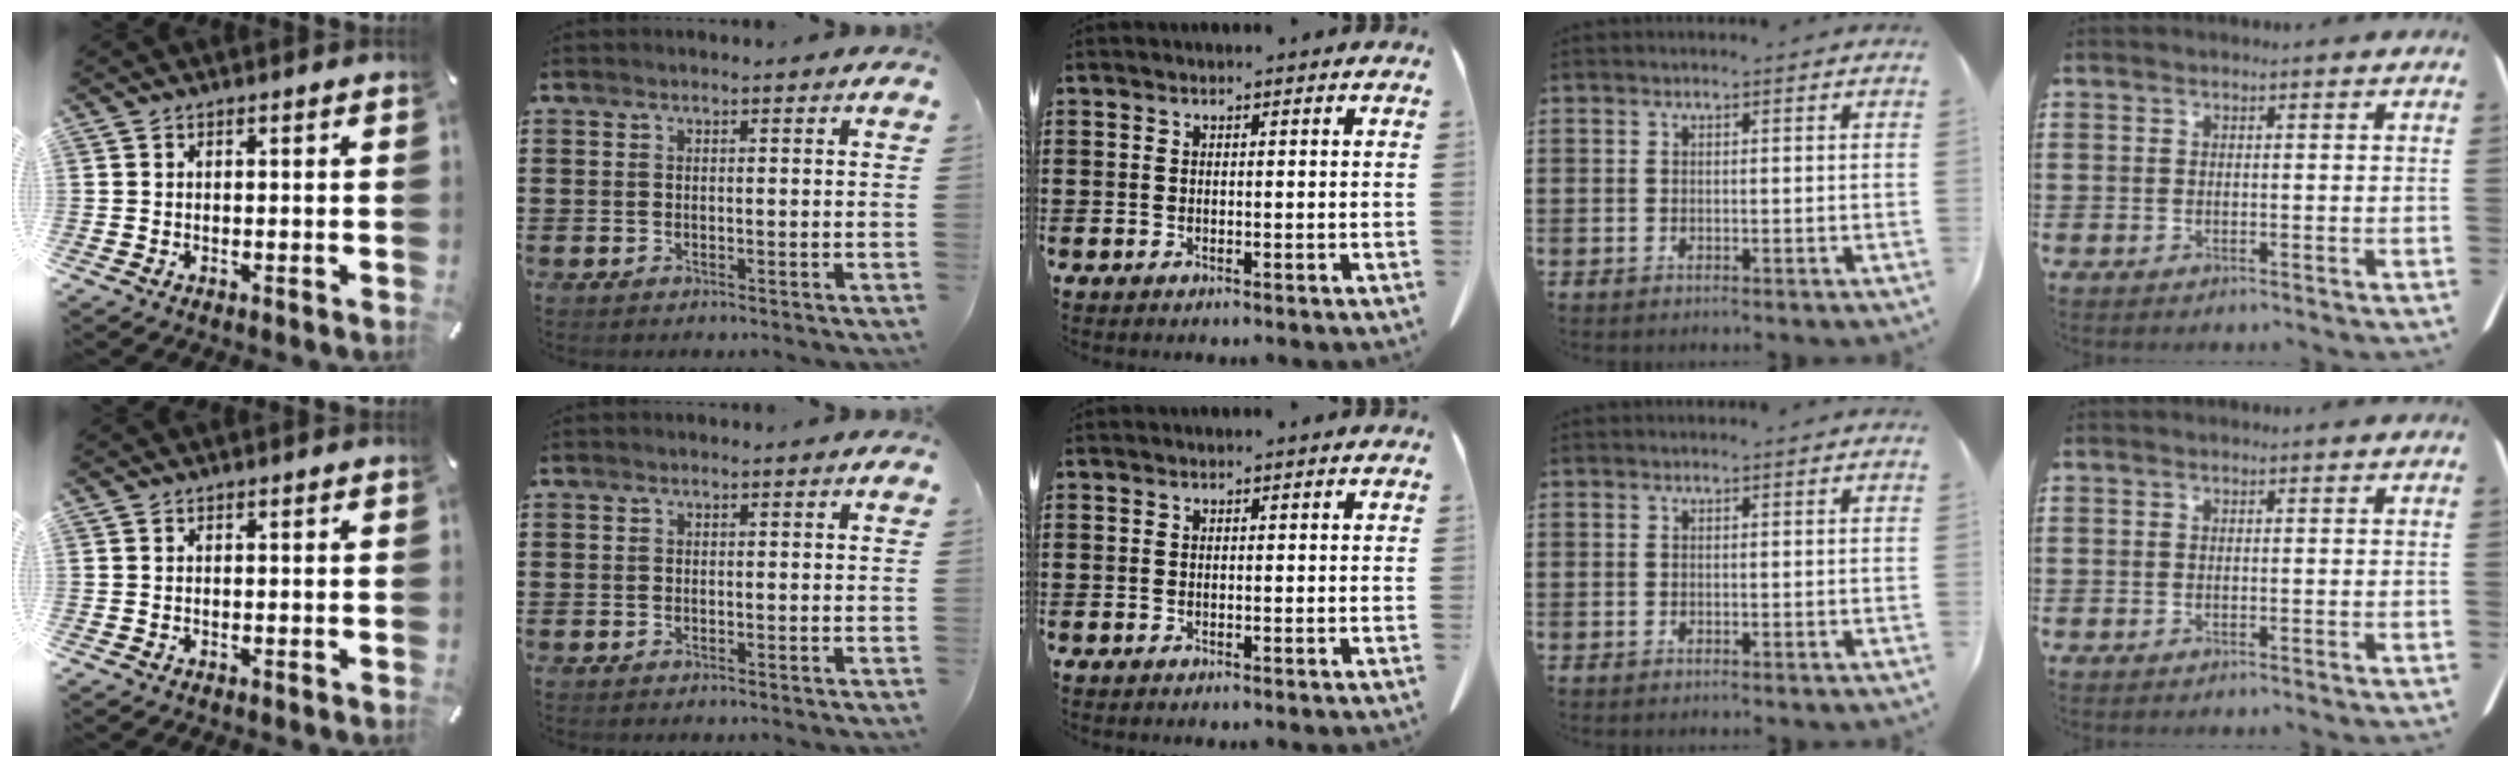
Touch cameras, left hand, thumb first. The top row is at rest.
{}